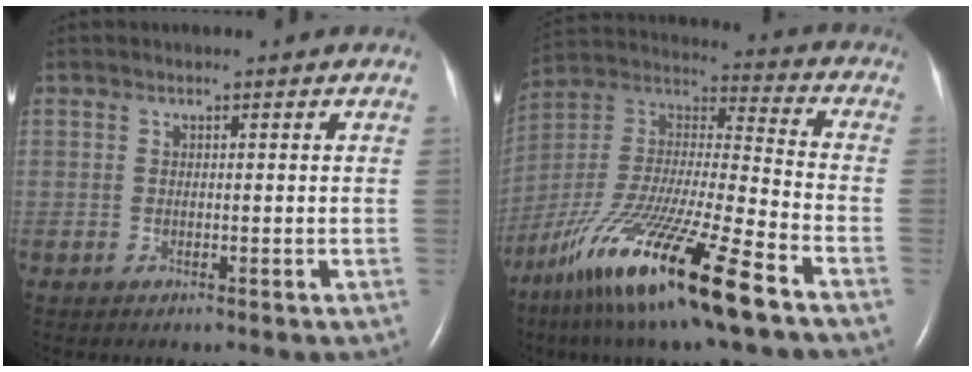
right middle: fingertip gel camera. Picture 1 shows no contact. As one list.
[{"total": 23.1, "force": [-14.3, 1.9, 18.1], "torque": [-0.364, -0.050, -0.261]}]